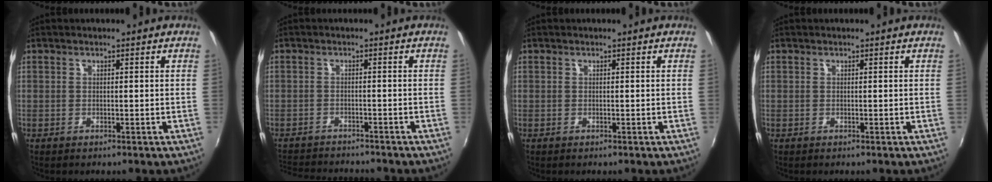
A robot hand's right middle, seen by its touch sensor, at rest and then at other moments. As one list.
[{"total": 9.7, "force": [-9.0, 2.1, 2.9], "torque": [-0.081, -0.010, -0.142]}, {"total": 0.0}, {"total": 0.0}]